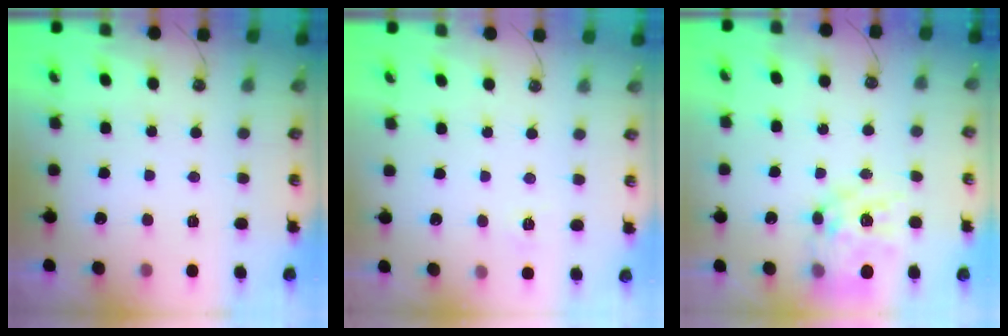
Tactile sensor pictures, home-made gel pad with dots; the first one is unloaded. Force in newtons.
{"total": 3.8, "press": 3.8, "slide": 0.5}
{"total": 16.0, "press": 16.0, "slide": 1.5}